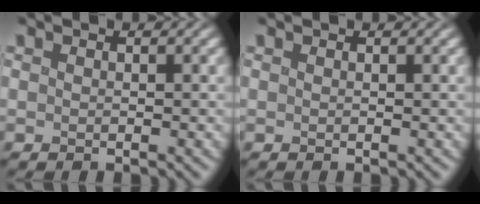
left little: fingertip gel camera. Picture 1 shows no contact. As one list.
[{"total": 0.0}]